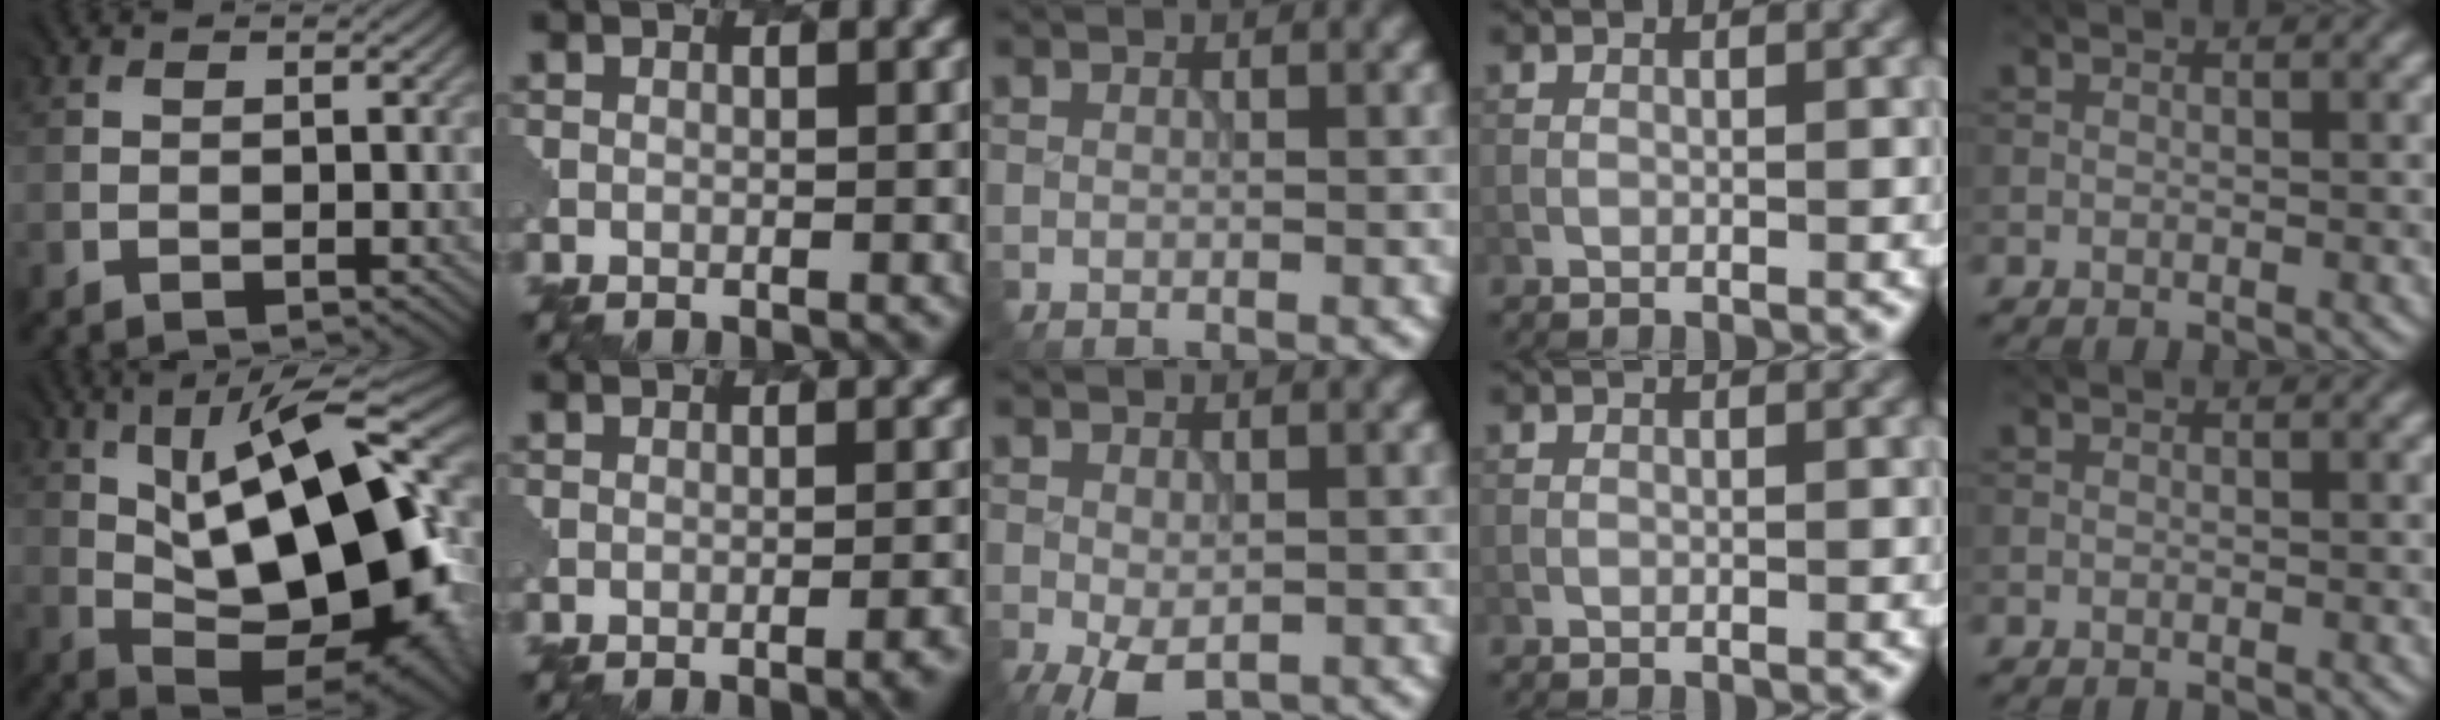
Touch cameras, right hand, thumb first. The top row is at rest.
{"thumb": {"total": 19.5, "force": [2.7, 8.3, 17.4], "torque": [-0.267, 0.018, 0.048]}, "index": {"total": 2.5, "force": [-1.5, 0.8, 1.8], "torque": [-0.010, 0.012, -0.020]}, "middle": {"total": 4.1, "force": [-1.9, 2.0, 3.0], "torque": [-0.058, -0.014, -0.030]}}